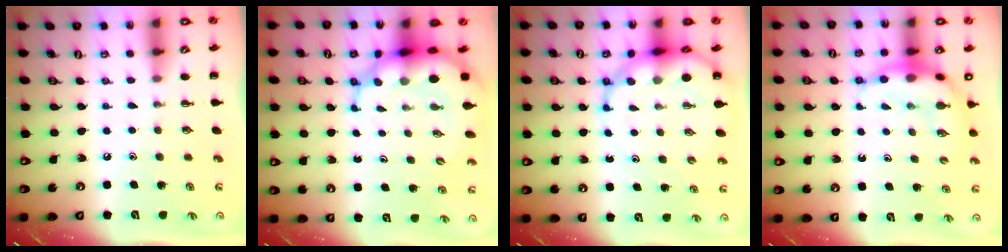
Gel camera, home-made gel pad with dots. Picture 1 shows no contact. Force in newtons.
{"total": 10.4, "press": 10.0, "slide": 2.8}
{"total": 10.9, "press": 10.4, "slide": 3.0}
{"total": 8.7, "press": 8.6, "slide": 1.2}